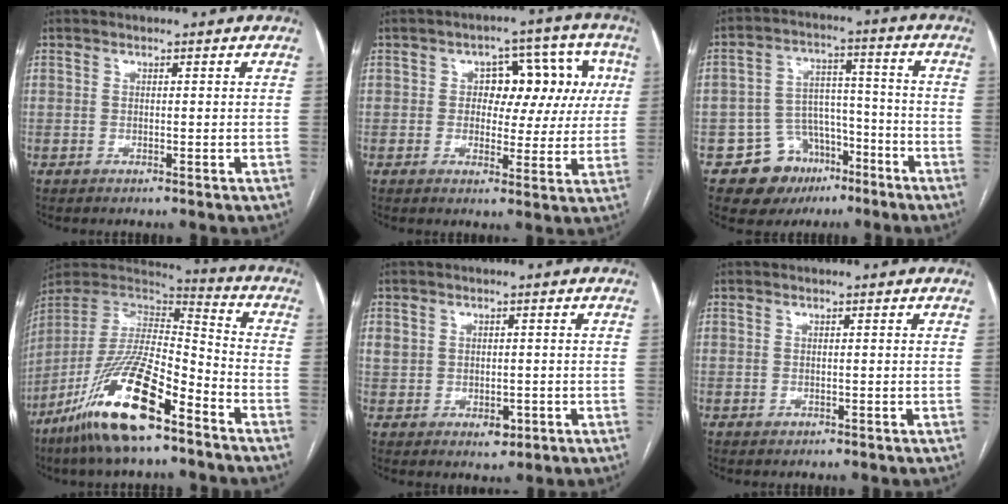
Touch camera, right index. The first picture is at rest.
{"total": 9.7, "force": [1.7, 6.2, 7.2], "torque": [-0.069, 0.038, 0.024]}
{"total": 9.9, "force": [-5.9, 7.5, 2.8], "torque": [-0.033, 0.042, -0.083]}
{"total": 19.5, "force": [-12.1, 3.8, 14.8], "torque": [-0.314, -0.026, -0.226]}
{"total": 4.2, "force": [-0.4, 3.3, 2.5], "torque": [-0.038, 0.010, 0.009]}
{"total": 0.0}